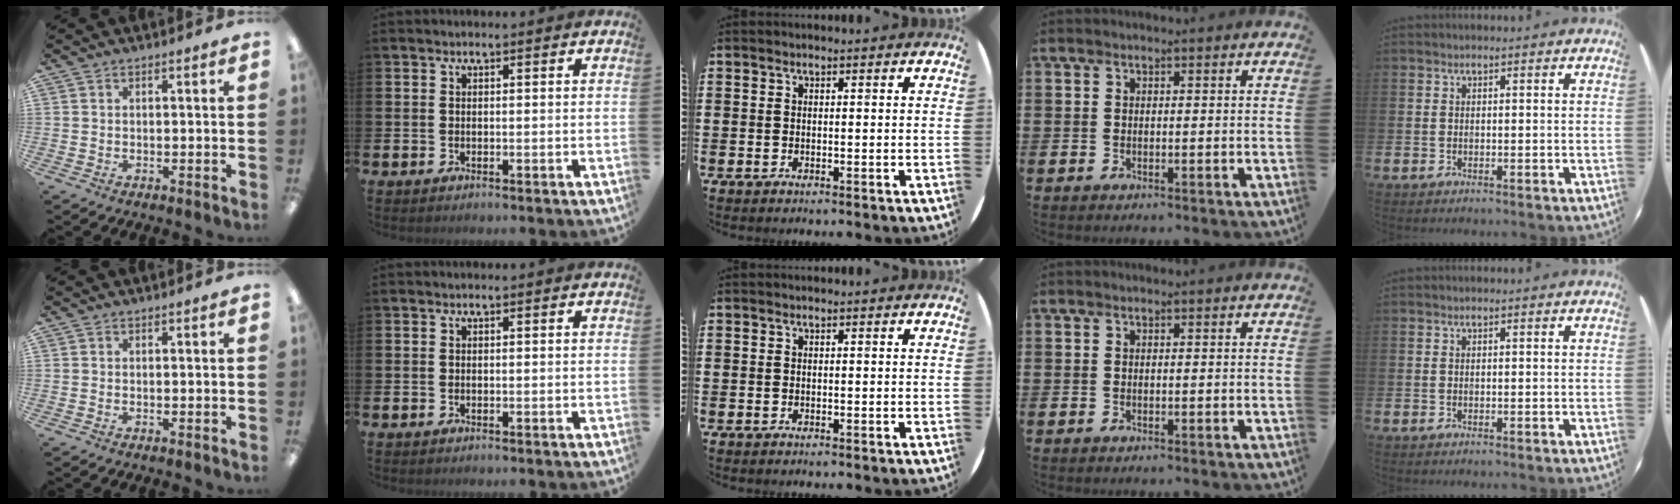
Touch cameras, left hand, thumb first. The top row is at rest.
{}